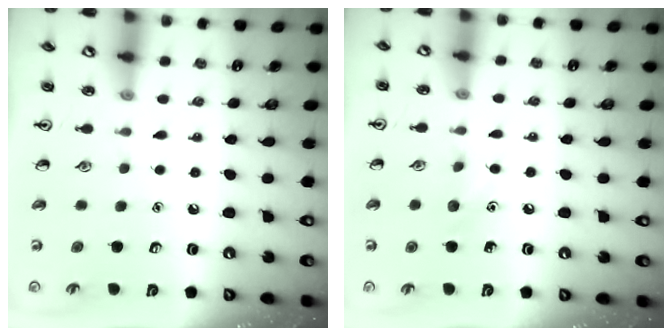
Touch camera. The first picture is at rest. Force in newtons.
{"total": 5.6, "press": 5.3, "slide": 1.8}